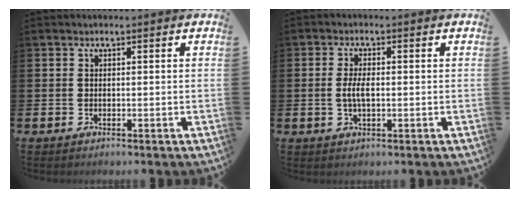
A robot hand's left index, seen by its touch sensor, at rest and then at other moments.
{"total": 3.1, "force": [-0.1, 1.3, 2.9], "torque": [-0.055, -0.002, -0.007]}